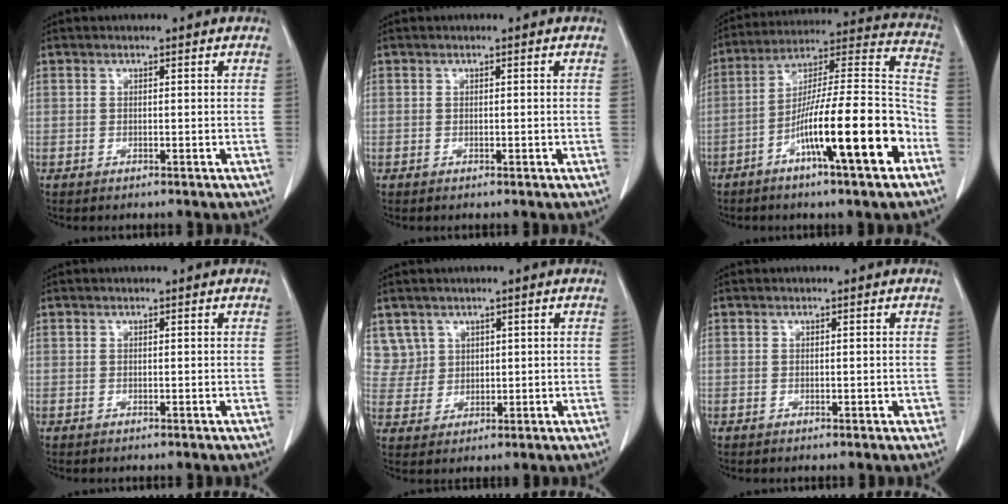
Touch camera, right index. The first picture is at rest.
{"total": 0.5, "force": [0.0, 0.4, 0.4], "torque": [-0.006, 0.000, 0.001]}
{"total": 19.4, "force": [-8.3, 1.5, 17.5], "torque": [-0.280, 0.001, -0.139]}
{"total": 0.0}
{"total": 5.0, "force": [2.7, 4.2, -0.4], "torque": [0.016, 0.005, 0.060]}
{"total": 1.2, "force": [-0.2, 0.7, 0.9], "torque": [-0.010, 0.004, 0.000]}